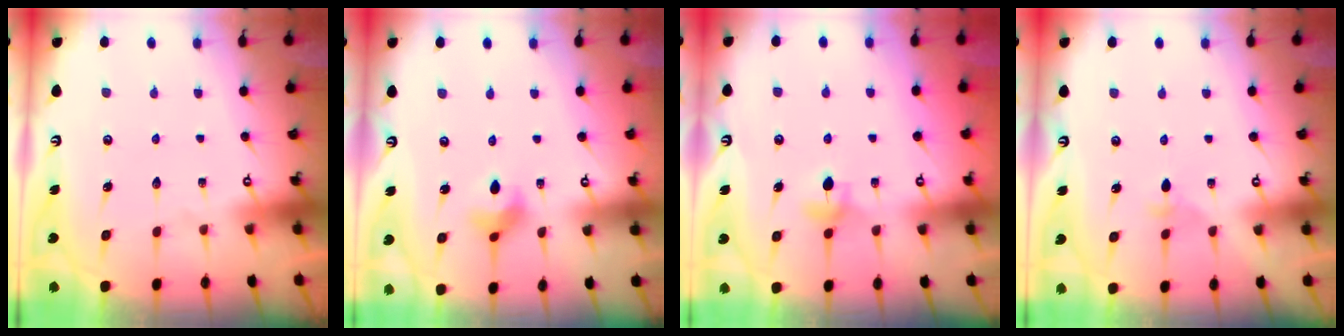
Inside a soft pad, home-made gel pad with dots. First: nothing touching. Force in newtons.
{"total": 4.2, "press": 4.1, "slide": 0.7}
{"total": 4.7, "press": 4.6, "slide": 0.8}
{"total": 3.0, "press": 2.9, "slide": 0.5}